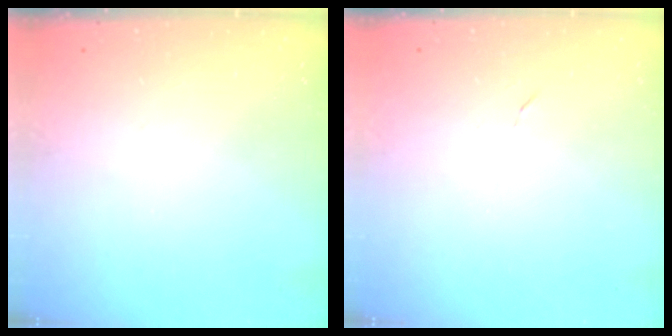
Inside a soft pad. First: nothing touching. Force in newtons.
{"total": 3.7, "press": 3.7, "slide": 0.2}